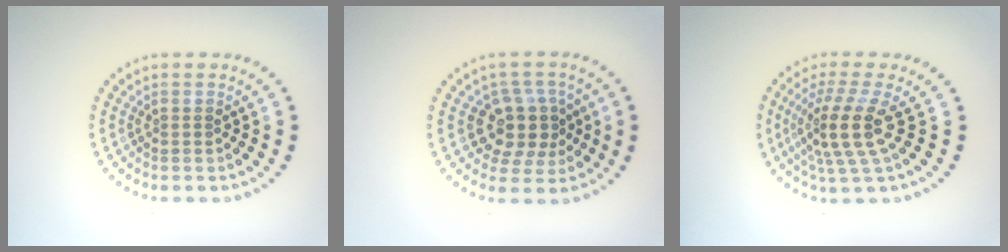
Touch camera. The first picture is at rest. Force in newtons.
{"total": 4.3, "press": 3.8, "slide": 2.1}
{"total": 4.4, "press": 3.3, "slide": 3.0}